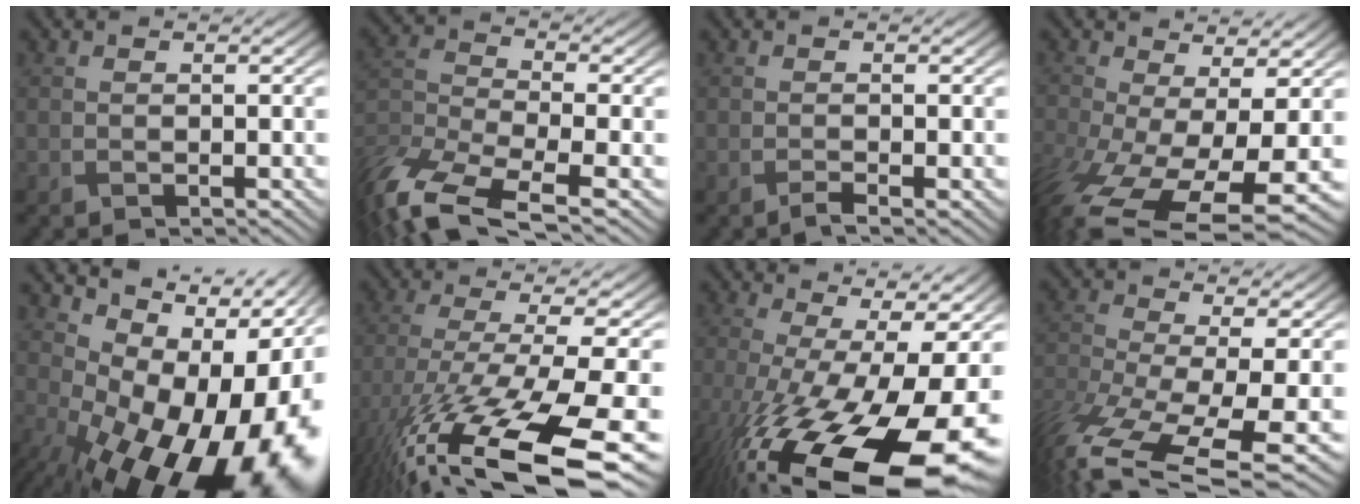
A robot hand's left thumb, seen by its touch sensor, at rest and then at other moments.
{"total": 11.1, "force": [-7.1, 4.2, 7.5], "torque": [-0.186, -0.024, -0.142]}
{"total": 1.0, "force": [-0.6, 0.0, 0.8], "torque": [-0.018, 0.002, -0.013]}
{"total": 12.5, "force": [-4.1, 5.7, 10.3], "torque": [-0.240, -0.054, -0.047]}
{"total": 18.8, "force": [-2.6, 10.2, 15.6], "torque": [-0.174, -0.013, -0.015]}
{"total": 17.2, "force": [-9.9, 4.1, 13.4], "torque": [-0.276, -0.037, -0.157]}
{"total": 19.6, "force": [-6.4, 7.2, 17.1], "torque": [-0.315, -0.054, -0.085]}
{"total": 13.4, "force": [-8.6, 4.2, 9.3], "torque": [-0.234, -0.031, -0.133]}